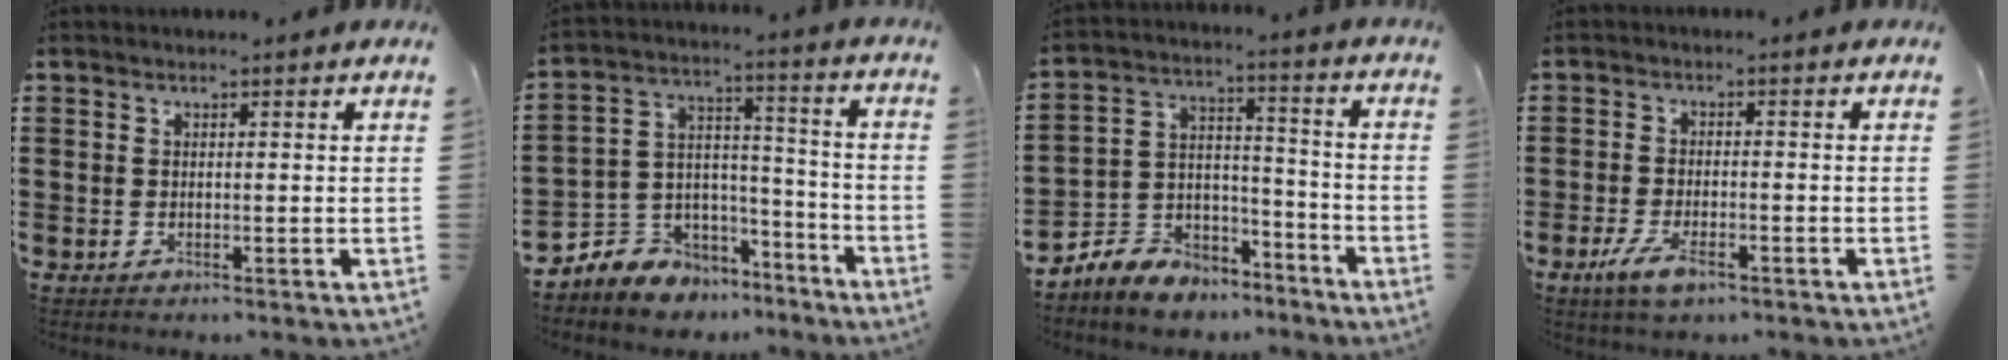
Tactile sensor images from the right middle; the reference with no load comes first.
{"total": 6.2, "force": [-4.3, 4.3, -1.2], "torque": [-0.004, -0.001, -0.084]}
{"total": 6.3, "force": [-5.9, 2.3, -0.8], "torque": [0.000, 0.008, -0.121]}
{"total": 4.8, "force": [-2.6, 1.8, 3.6], "torque": [-0.078, -0.002, -0.051]}